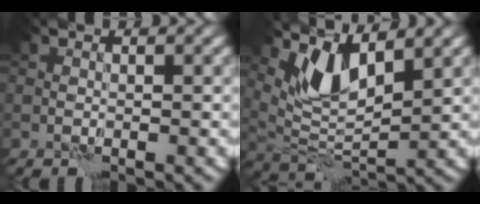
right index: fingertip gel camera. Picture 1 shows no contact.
{"total": 5.3, "force": [3.5, 1.9, 3.5], "torque": [-0.078, -0.012, 0.072]}